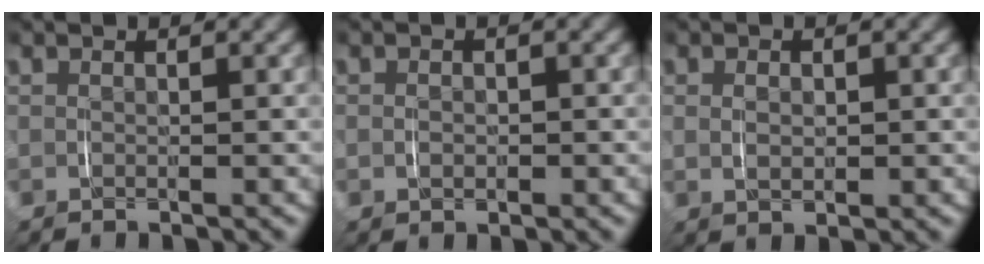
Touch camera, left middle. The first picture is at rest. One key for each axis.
{"total": 1.0, "fx": -0.2, "fy": 0.7, "fz": 0.7, "tx": -0.010, "ty": -0.002, "tz": 0.000}
{"total": 1.5, "fx": 0.2, "fy": 0.9, "fz": 1.1, "tx": -0.018, "ty": -0.005, "tz": 0.010}